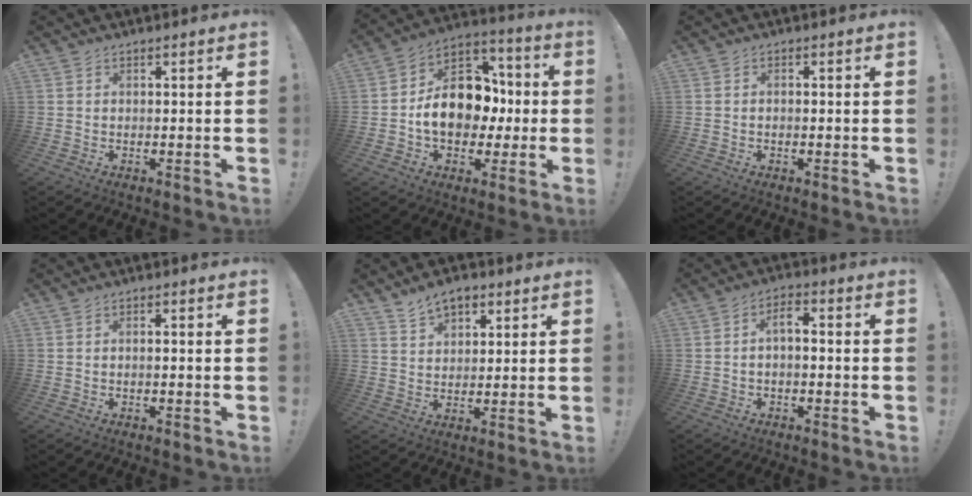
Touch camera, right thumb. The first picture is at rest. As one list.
[{"total": 16.8, "force": [-1.4, 12.6, 11.1], "torque": [-0.172, 0.021, -0.016]}, {"total": 0.6, "force": [-0.3, 0.2, 0.5], "torque": [-0.008, 0.002, -0.007]}, {"total": 0.8, "force": [-0.3, -0.1, 0.8], "torque": [-0.015, 0.001, -0.006]}, {"total": 6.8, "force": [4.6, 4.1, 2.9], "torque": [-0.047, -0.017, 0.085]}, {"total": 4.1, "force": [-0.6, 1.9, 3.6], "torque": [-0.058, 0.006, -0.013]}]